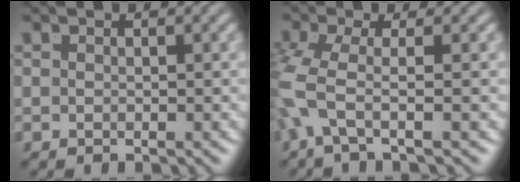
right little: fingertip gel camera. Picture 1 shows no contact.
{"total": 4.2, "force": [-0.5, 2.0, 3.7], "torque": [-0.108, -0.015, -0.007]}